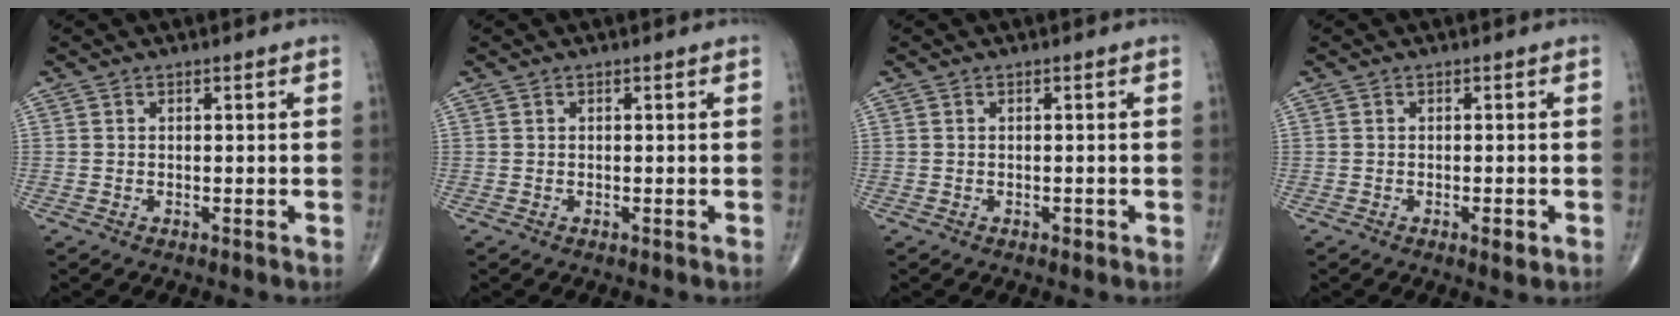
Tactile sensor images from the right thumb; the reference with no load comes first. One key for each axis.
{"total": 0.0}
{"total": 0.6, "fx": -0.3, "fy": 0.4, "fz": 0.3, "tx": -0.005, "ty": 0.000, "tz": -0.005}
{"total": 2.0, "fx": -0.8, "fy": 0.7, "fz": 1.7, "tx": -0.026, "ty": -0.003, "tz": -0.011}